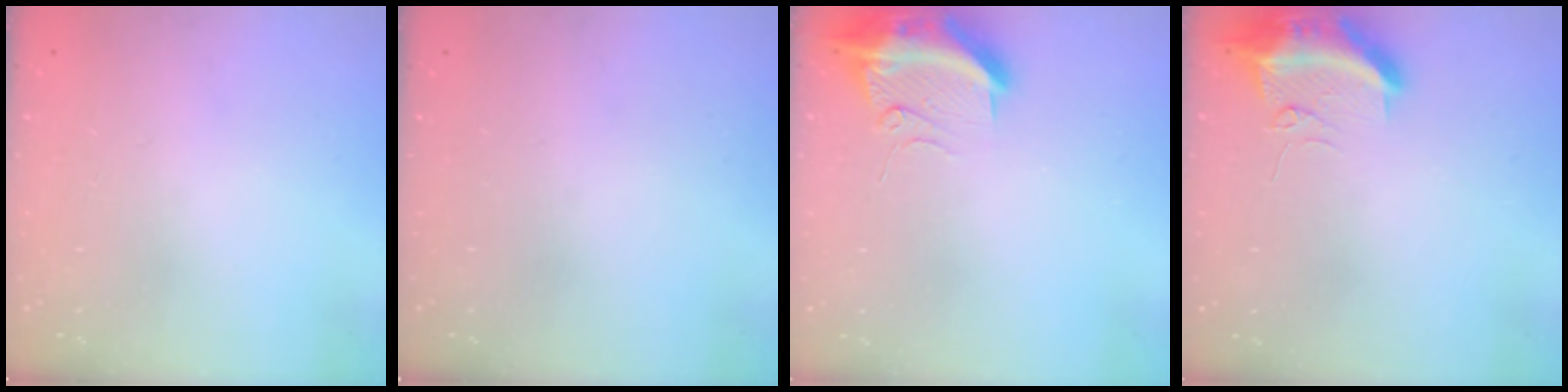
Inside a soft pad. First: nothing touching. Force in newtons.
{"total": 0.0}
{"total": 12.1, "press": 12.1, "slide": 1.3}
{"total": 11.0, "press": 10.9, "slide": 1.3}